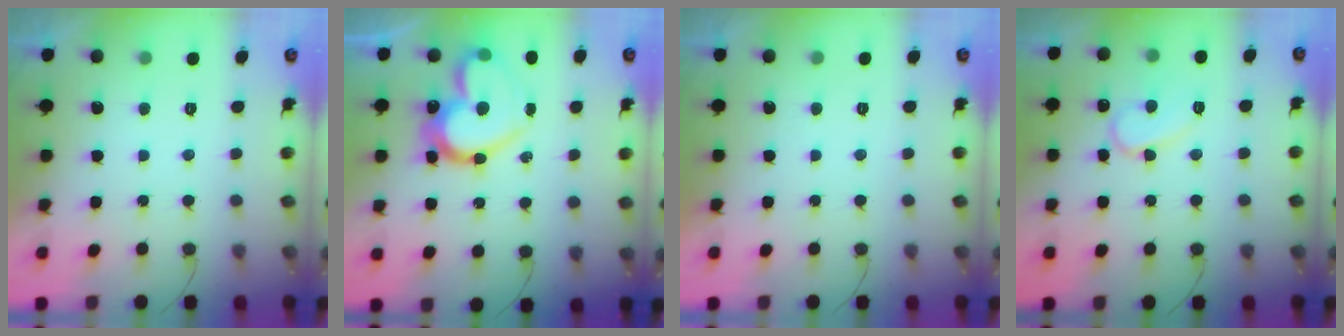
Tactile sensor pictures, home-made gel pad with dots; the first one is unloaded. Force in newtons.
{"total": 20.6, "press": 20.5, "slide": 1.8}
{"total": 1.7, "press": 1.7, "slide": 0.1}
{"total": 9.4, "press": 9.4, "slide": 1.0}